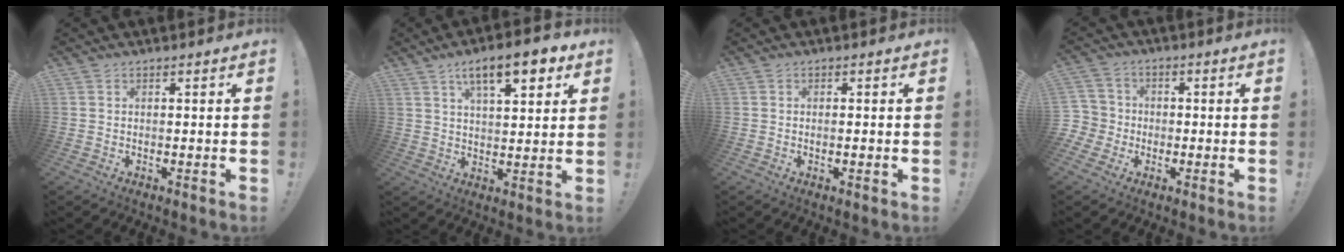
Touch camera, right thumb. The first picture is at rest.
{"total": 12.2, "force": [6.3, 4.3, 9.5], "torque": [-0.133, -0.021, 0.100]}
{"total": 1.1, "force": [-0.2, 0.2, 1.0], "torque": [-0.014, -0.001, -0.005]}
{"total": 5.6, "force": [-1.5, 5.3, 0.9], "torque": [-0.035, 0.016, -0.027]}